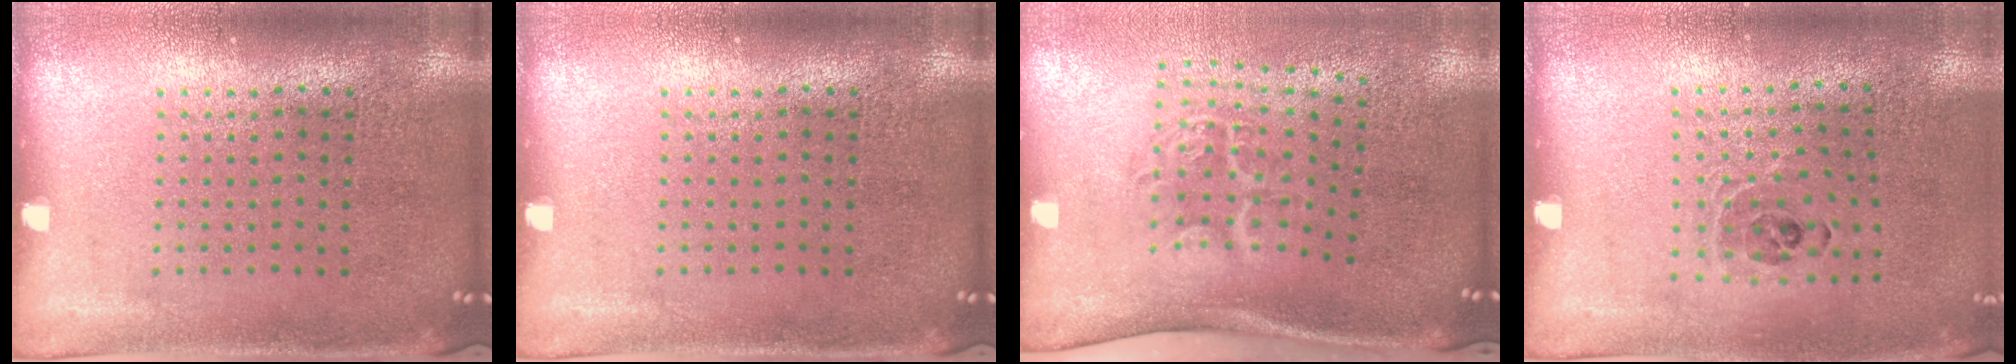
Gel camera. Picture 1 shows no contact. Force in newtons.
{"total": 0.0}
{"total": 2.0, "press": 1.3, "slide": 1.6}
{"total": 0.9, "press": 0.9, "slide": 0.1}